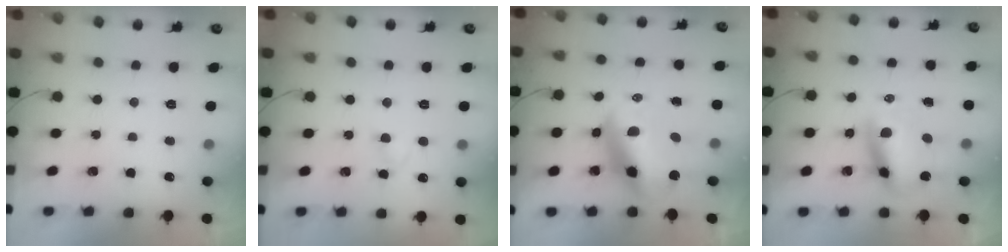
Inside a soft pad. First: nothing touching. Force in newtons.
{"total": 2.2, "press": 1.9, "slide": 1.0}
{"total": 12.5, "press": 12.1, "slide": 3.1}
{"total": 10.2, "press": 9.8, "slide": 2.8}